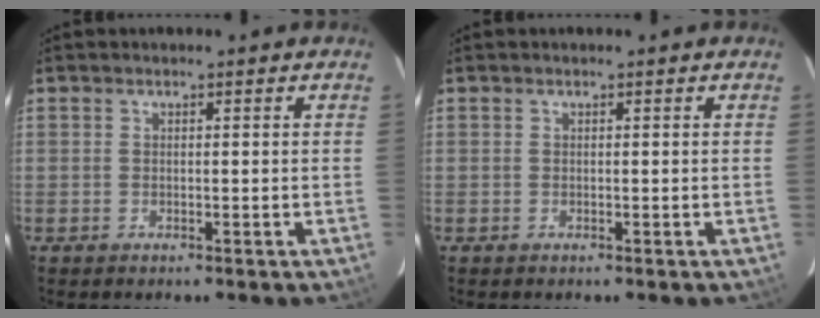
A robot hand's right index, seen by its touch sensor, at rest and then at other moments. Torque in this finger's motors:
{"motor_torque": [0.00, 0.00, 0.01, 0.01]}